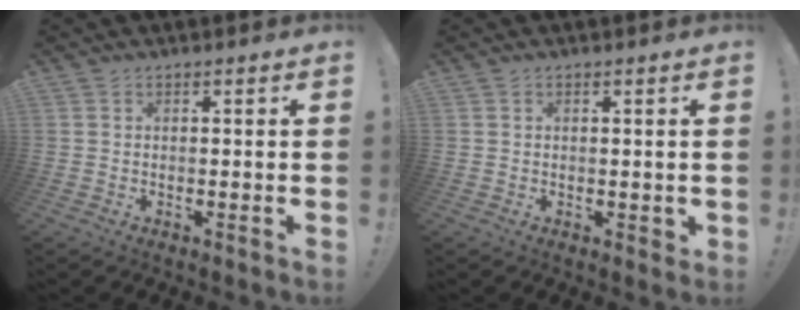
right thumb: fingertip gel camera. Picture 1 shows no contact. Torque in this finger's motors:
{"motor_torque": [-0.01, -0.17, -0.16, 0.09, 0.02]}